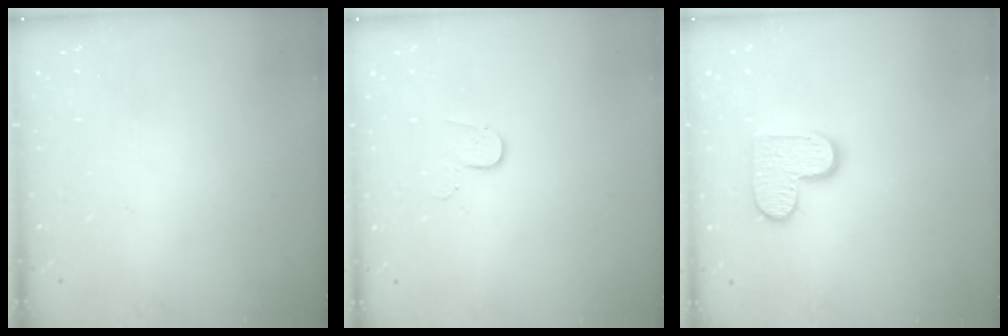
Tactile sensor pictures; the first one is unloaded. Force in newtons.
{"total": 3.3, "press": 3.3, "slide": 0.3}
{"total": 11.4, "press": 11.3, "slide": 0.6}